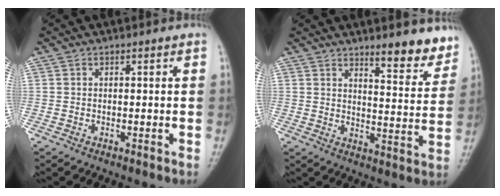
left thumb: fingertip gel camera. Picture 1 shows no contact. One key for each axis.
{"total": 9.1, "fx": 6.8, "fy": 2.4, "fz": 5.5, "tx": -0.043, "ty": -0.050, "tz": 0.097}